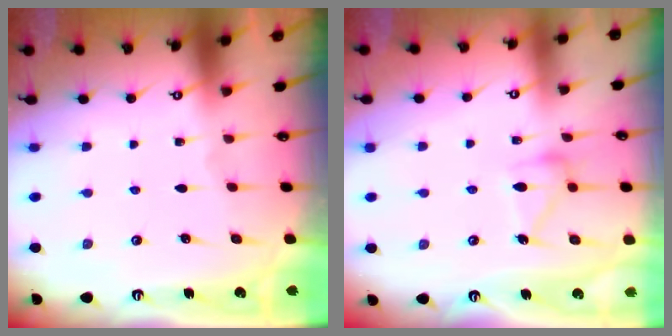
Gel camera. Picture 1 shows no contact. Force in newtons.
{"total": 13.9, "press": 13.9, "slide": 0.5}